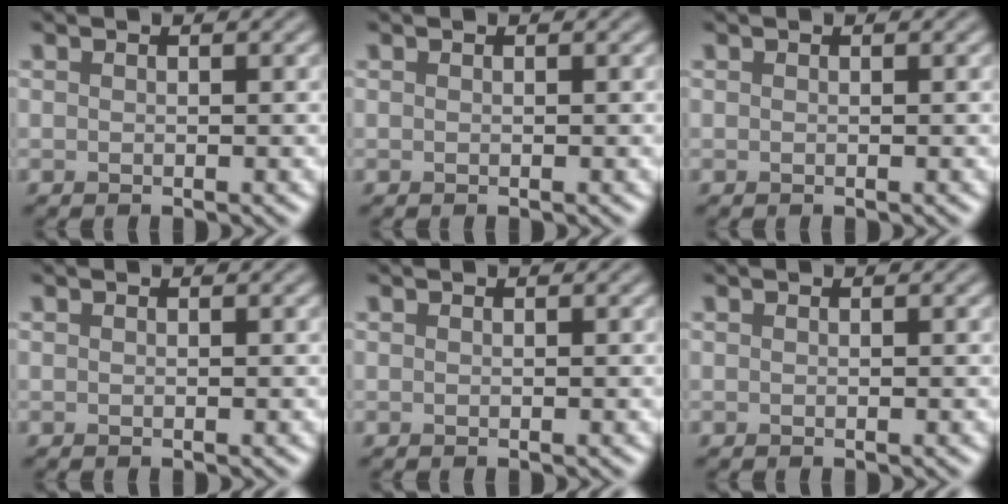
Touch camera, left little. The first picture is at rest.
{"total": 0.0}
{"total": 0.0}
{"total": 0.0}
{"total": 0.0}
{"total": 0.0}